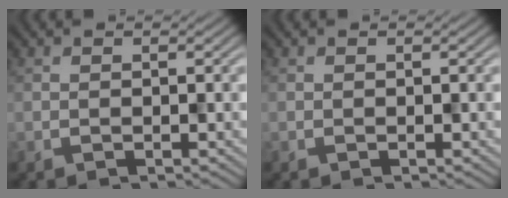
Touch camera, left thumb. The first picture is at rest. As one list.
[{"total": 0.0}]